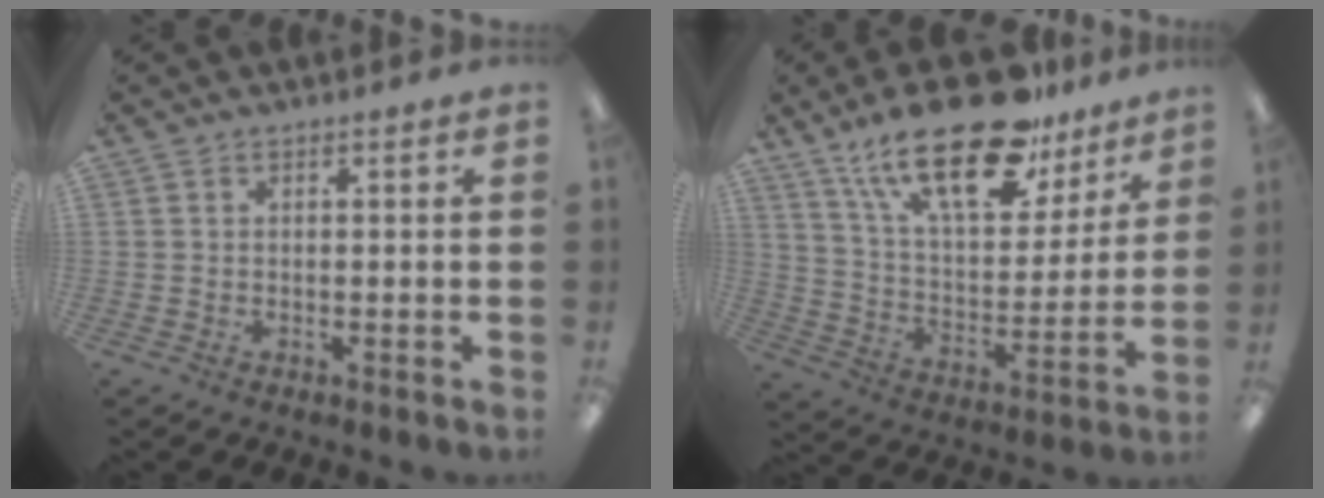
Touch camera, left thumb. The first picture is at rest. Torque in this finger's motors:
{"motor_torque": [0.40, 0.40, 1.44, -1.33, 0.40]}